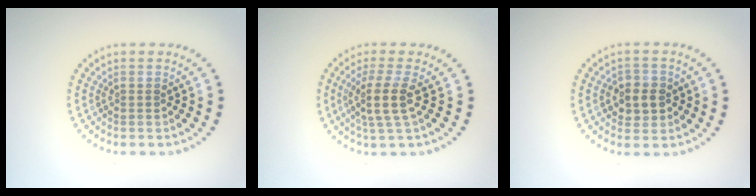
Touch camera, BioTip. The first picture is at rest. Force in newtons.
{"total": 3.2, "press": 2.5, "slide": 1.9}
{"total": 2.8, "press": 2.7, "slide": 0.6}